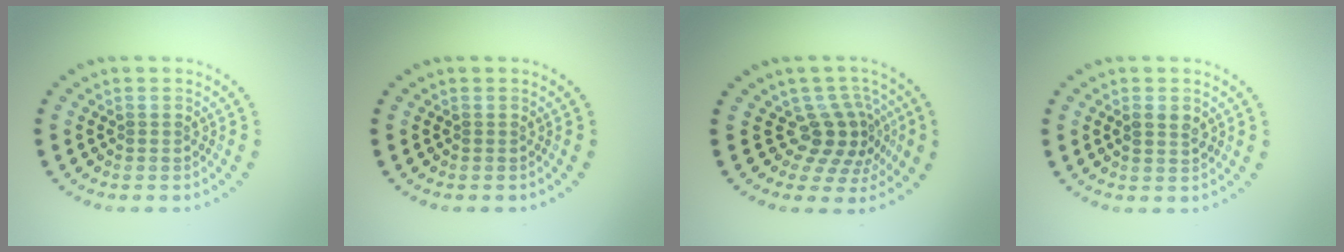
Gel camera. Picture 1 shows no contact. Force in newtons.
{"total": 0.0}
{"total": 4.1, "press": 3.0, "slide": 2.9}
{"total": 1.5, "press": 1.5, "slide": 0.1}